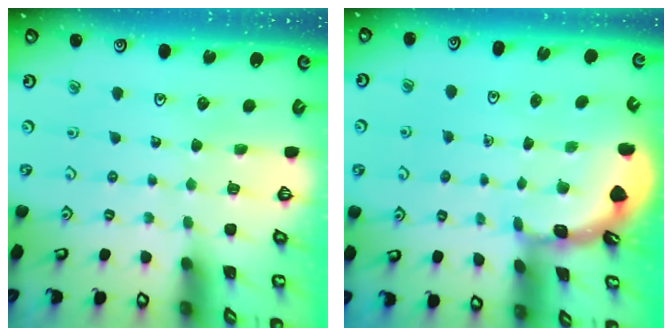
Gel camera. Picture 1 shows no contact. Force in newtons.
{"total": 2.0, "press": 2.0, "slide": 0.4}